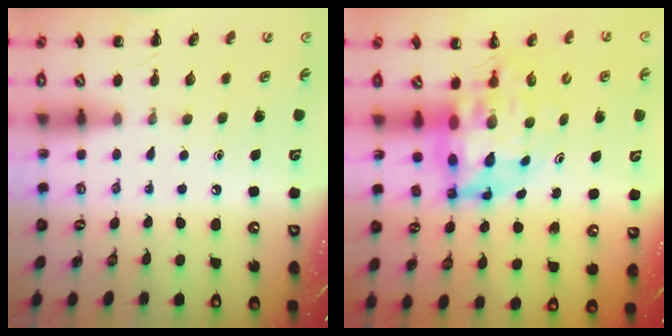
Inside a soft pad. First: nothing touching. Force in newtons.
{"total": 8.5, "press": 8.0, "slide": 2.9}